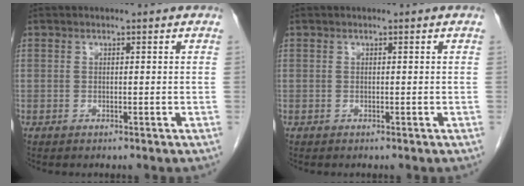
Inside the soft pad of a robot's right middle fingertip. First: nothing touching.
{"total": 0.0}